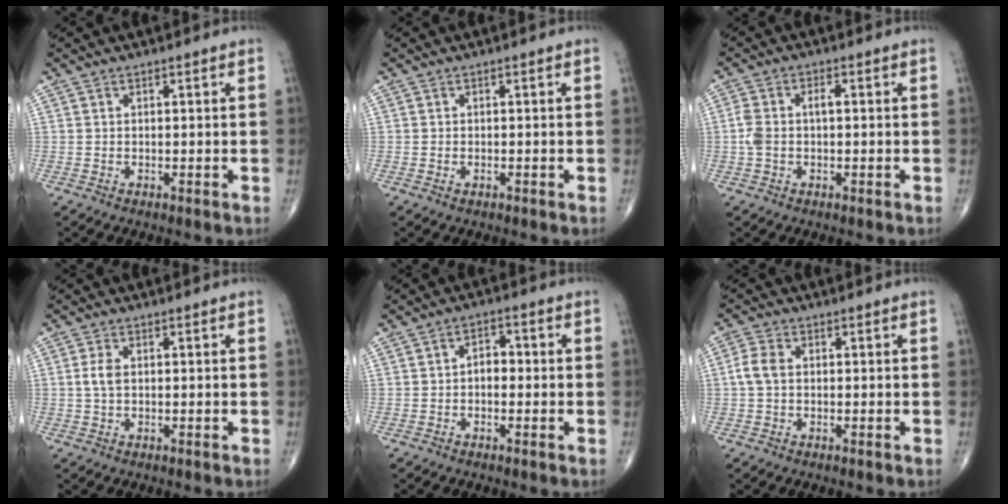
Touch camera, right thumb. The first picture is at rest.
{"total": 0.6, "force": [-0.3, 0.4, 0.4], "torque": [-0.010, 0.004, -0.003]}
{"total": 4.7, "force": [-0.1, 2.6, 3.9], "torque": [-0.102, 0.021, -0.002]}
{"total": 2.6, "force": [0.2, 1.4, 2.1], "torque": [-0.049, 0.004, 0.002]}
{"total": 3.4, "force": [-0.3, 2.3, 2.5], "torque": [-0.021, 0.015, -0.014]}
{"total": 3.6, "force": [0.1, 2.4, 2.7], "torque": [-0.064, 0.008, -0.004]}